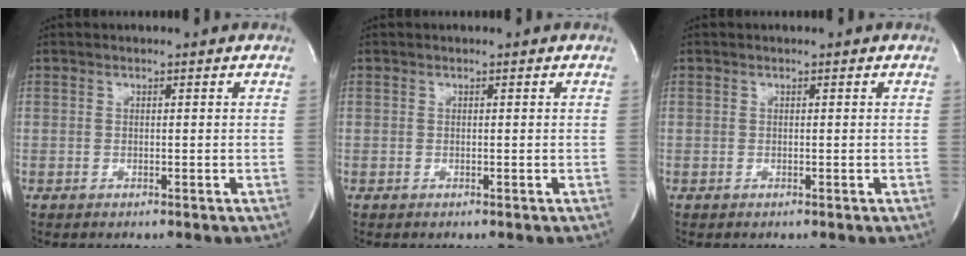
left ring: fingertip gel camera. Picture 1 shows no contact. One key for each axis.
{"total": 0.0}
{"total": 0.0}